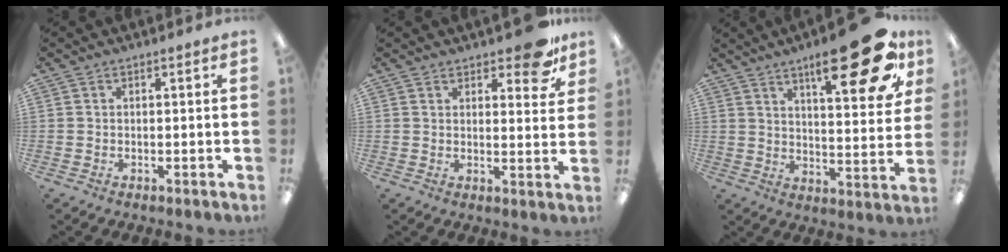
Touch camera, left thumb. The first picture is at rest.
{"total": 8.2, "force": [6.2, 3.3, 4.2], "torque": [-0.043, -0.036, 0.104]}
{"total": 22.8, "force": [13.7, 6.6, 17.0], "torque": [-0.231, -0.081, 0.208]}